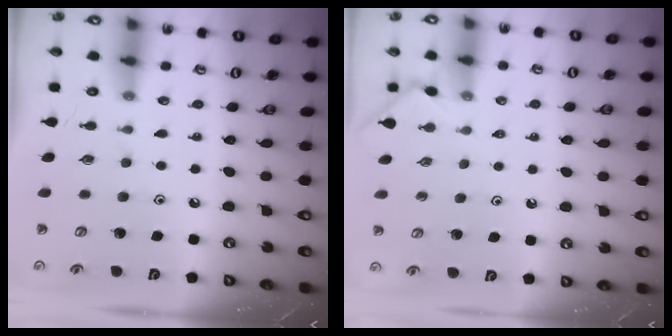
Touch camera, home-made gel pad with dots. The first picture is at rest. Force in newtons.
{"total": 2.3, "press": 2.3, "slide": 0.3}